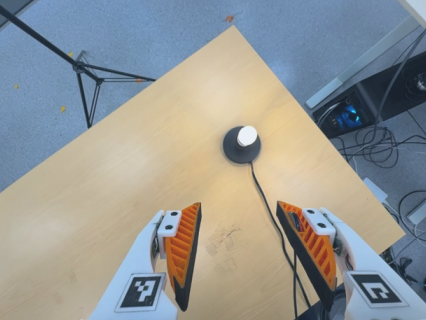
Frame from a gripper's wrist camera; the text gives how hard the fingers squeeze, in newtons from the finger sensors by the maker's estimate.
{"total": 0.0}